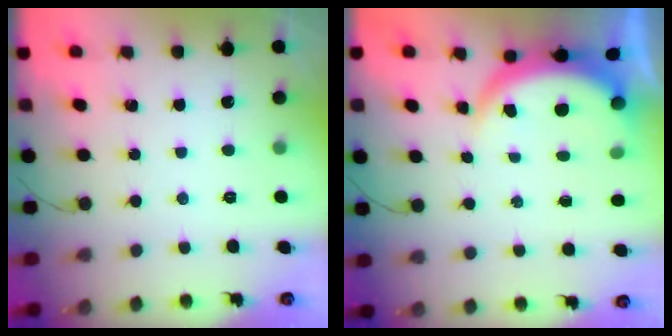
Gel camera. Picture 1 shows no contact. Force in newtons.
{"total": 7.3, "press": 7.3, "slide": 0.7}